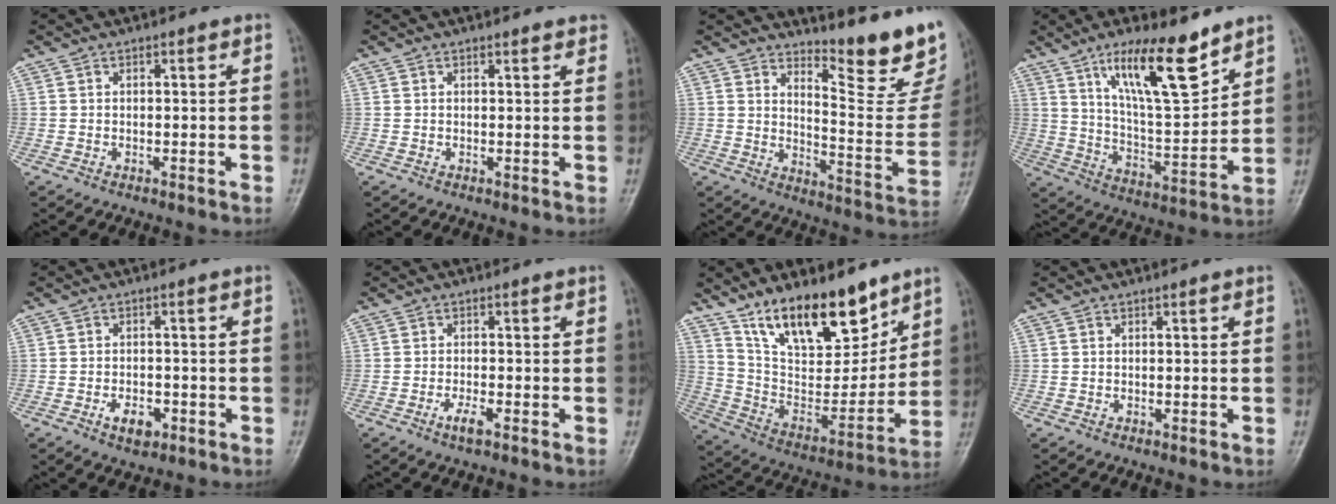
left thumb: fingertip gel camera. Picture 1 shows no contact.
{"total": 1.7, "force": [1.5, 0.6, 0.6], "torque": [0.001, -0.003, 0.011]}
{"total": 15.8, "force": [13.4, 3.5, 7.7], "torque": [-0.069, -0.143, 0.173]}
{"total": 15.6, "force": [10.0, 3.9, 11.3], "torque": [-0.172, -0.061, 0.184]}
{"total": 4.0, "force": [-1.8, 2.3, 2.6], "torque": [-0.036, 0.008, -0.026]}
{"total": 2.5, "force": [-1.4, 0.6, 2.1], "torque": [-0.046, 0.004, -0.027]}
{"total": 19.2, "force": [13.3, 7.7, 11.5], "torque": [-0.139, -0.077, 0.244]}
{"total": 0.0}